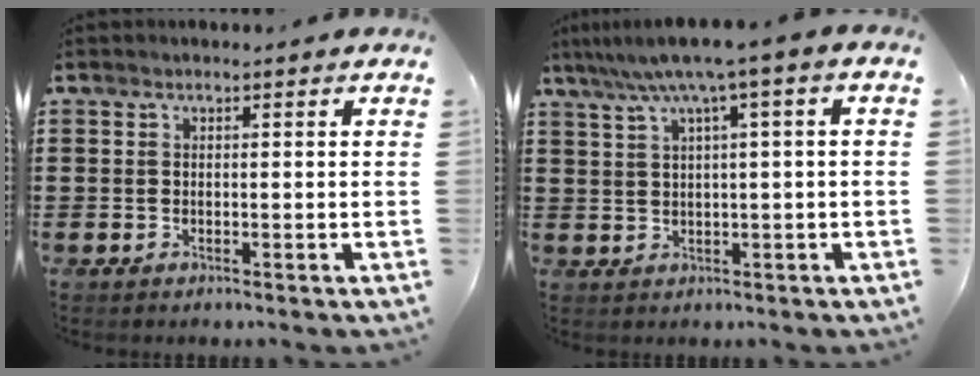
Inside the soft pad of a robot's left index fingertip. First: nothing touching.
{"total": 5.3, "force": [2.1, -0.4, 4.9], "torque": [-0.098, -0.011, 0.032]}